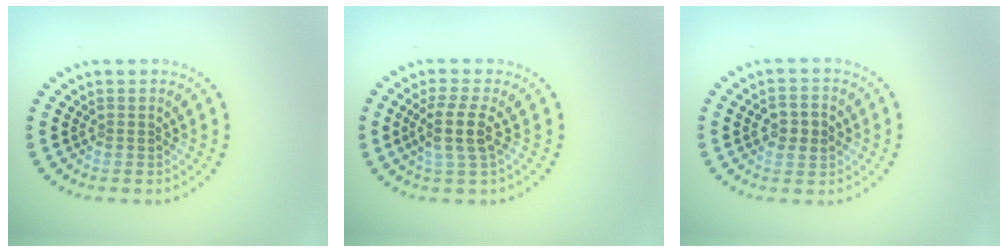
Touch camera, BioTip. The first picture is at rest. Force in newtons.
{"total": 2.8, "press": 2.3, "slide": 1.6}
{"total": 2.7, "press": 2.7, "slide": 0.1}